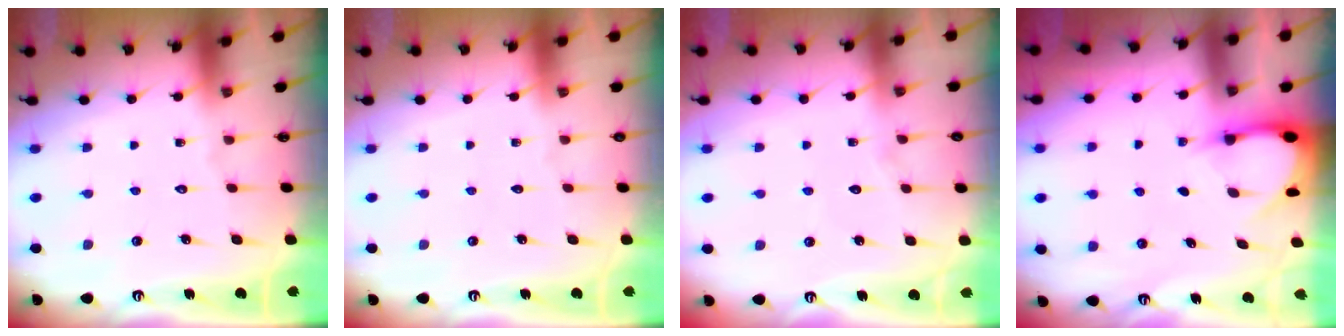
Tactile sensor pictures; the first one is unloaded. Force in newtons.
{"total": 0.0}
{"total": 5.9, "press": 5.8, "slide": 0.5}
{"total": 2.9, "press": 2.9, "slide": 0.3}